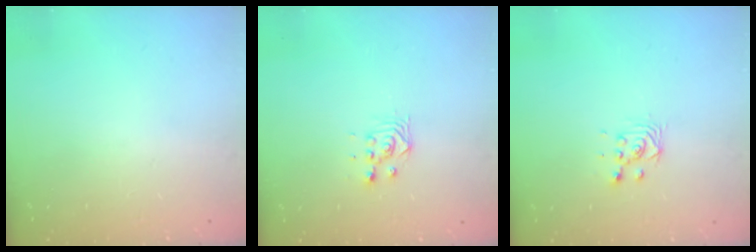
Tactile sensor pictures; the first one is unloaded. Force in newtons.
{"total": 3.4, "press": 3.4, "slide": 0.1}
{"total": 3.5, "press": 3.5, "slide": 0.2}